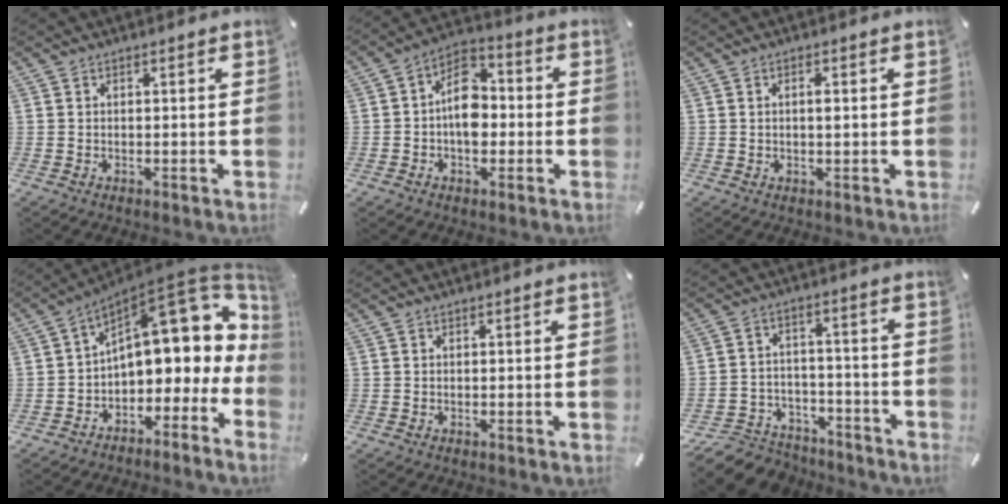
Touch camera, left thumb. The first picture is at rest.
{"total": 10.3, "force": [-1.4, 7.1, 7.3], "torque": [-0.122, 0.018, -0.023]}
{"total": 1.4, "force": [0.2, 0.5, 1.3], "torque": [-0.026, 0.003, 0.002]}
{"total": 15.3, "force": [6.3, 8.9, 10.8], "torque": [-0.128, -0.065, 0.104]}
{"total": 0.0}
{"total": 8.9, "force": [-6.6, 5.6, 2.1], "torque": [-0.025, 0.048, -0.119]}